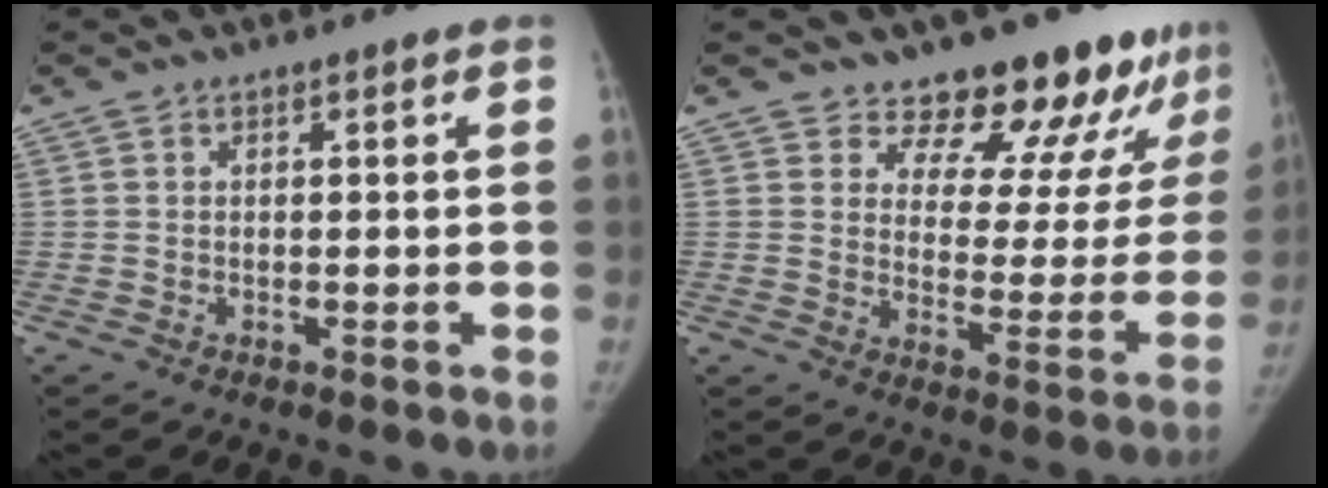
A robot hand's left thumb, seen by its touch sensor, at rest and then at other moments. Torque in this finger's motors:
{"motor_torque": [0.09, 0.17, -0.41, -0.49, 0.00]}